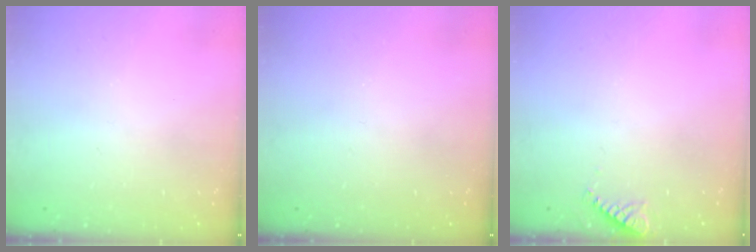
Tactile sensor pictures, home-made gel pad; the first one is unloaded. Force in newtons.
{"total": 0.0}
{"total": 5.5, "press": 5.5, "slide": 0.6}